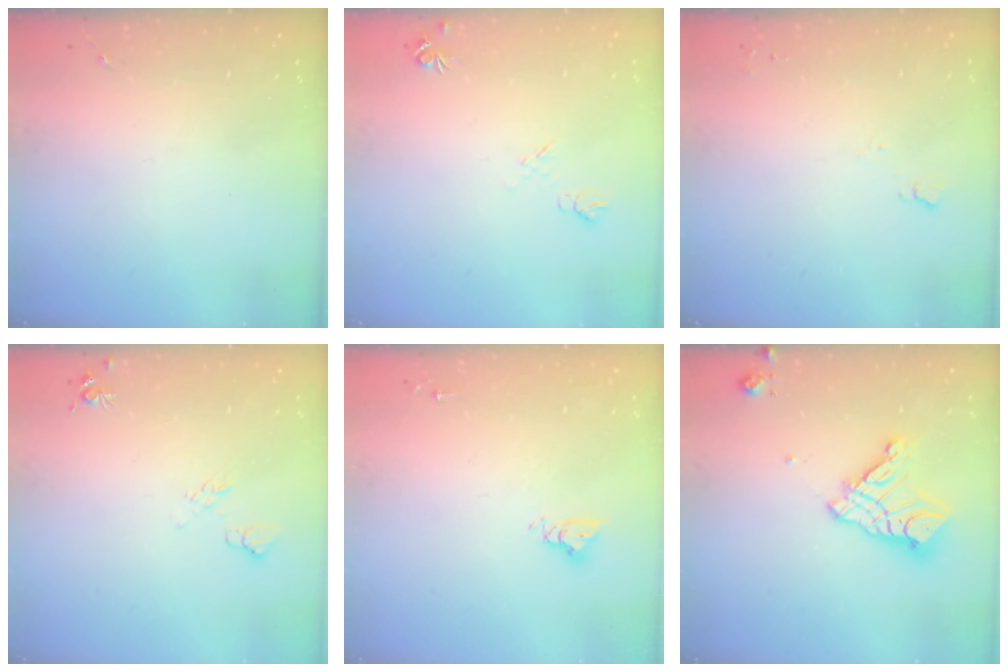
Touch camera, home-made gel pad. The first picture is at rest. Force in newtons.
{"total": 5.3, "press": 5.2, "slide": 0.9}
{"total": 5.1, "press": 5.1, "slide": 0.6}
{"total": 6.4, "press": 6.3, "slide": 1.1}
{"total": 4.9, "press": 4.9, "slide": 0.3}
{"total": 14.4, "press": 14.3, "slide": 1.5}